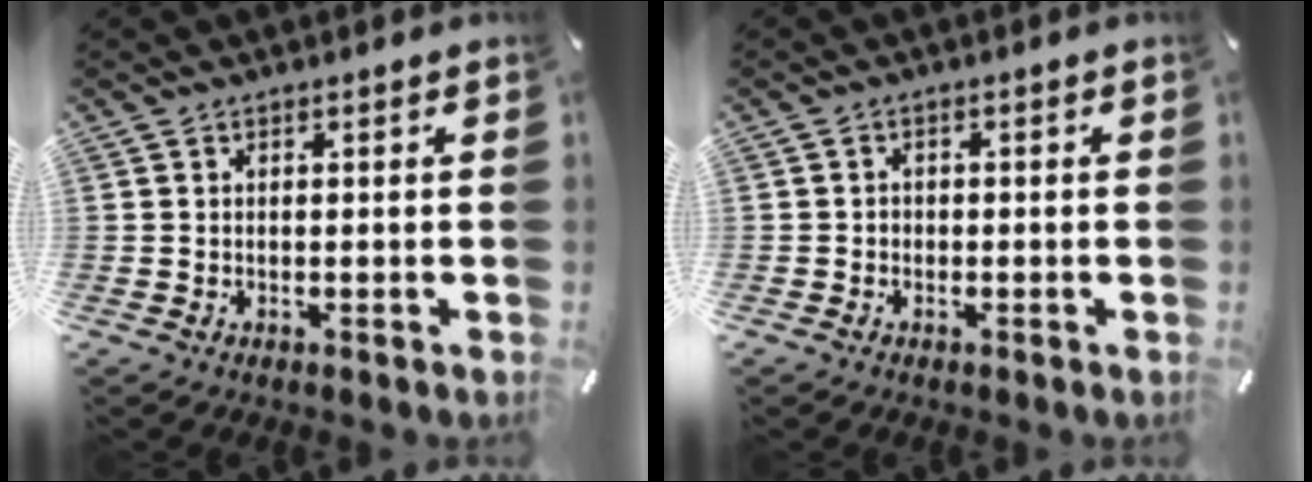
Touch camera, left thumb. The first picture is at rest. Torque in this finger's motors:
{"motor_torque": [0.08, -0.24, 0.09, 0.15, 0.00]}